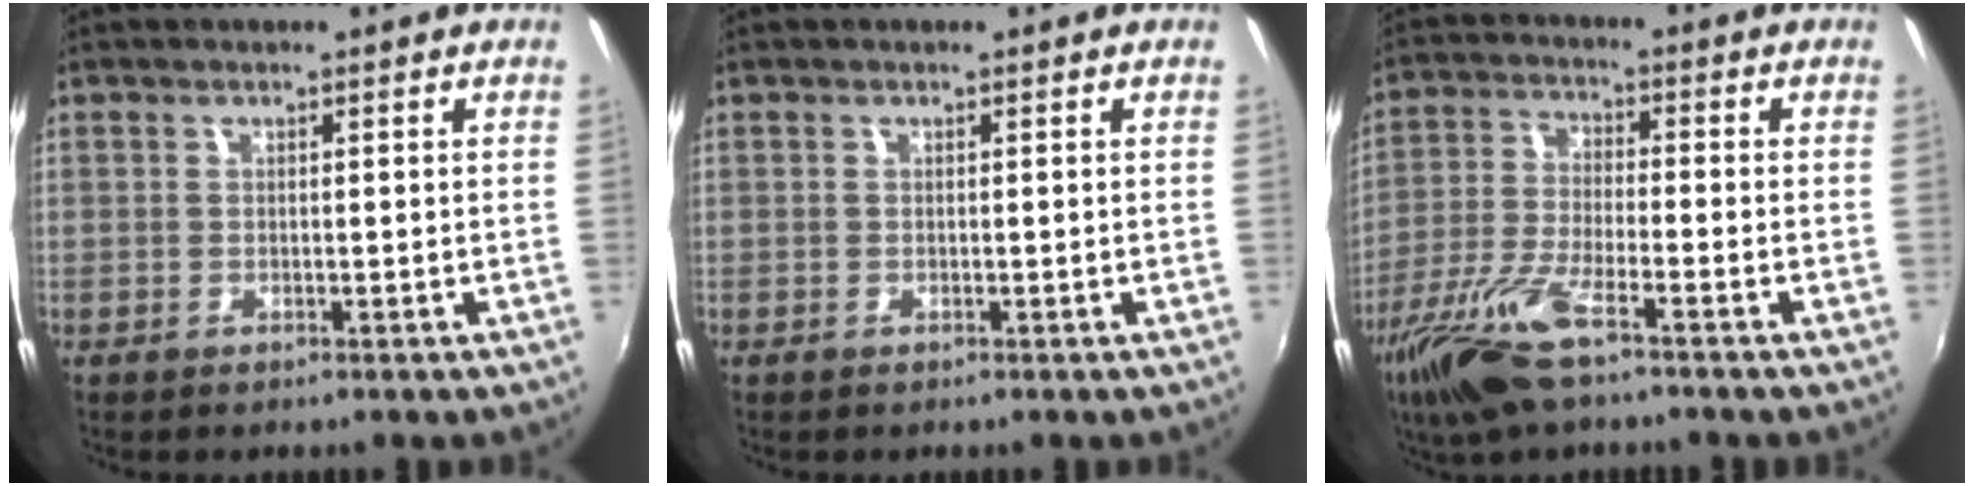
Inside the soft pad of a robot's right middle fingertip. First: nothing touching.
{"total": 0.0}
{"total": 11.8, "force": [-7.7, 2.5, 8.7], "torque": [-0.189, -0.023, -0.152]}